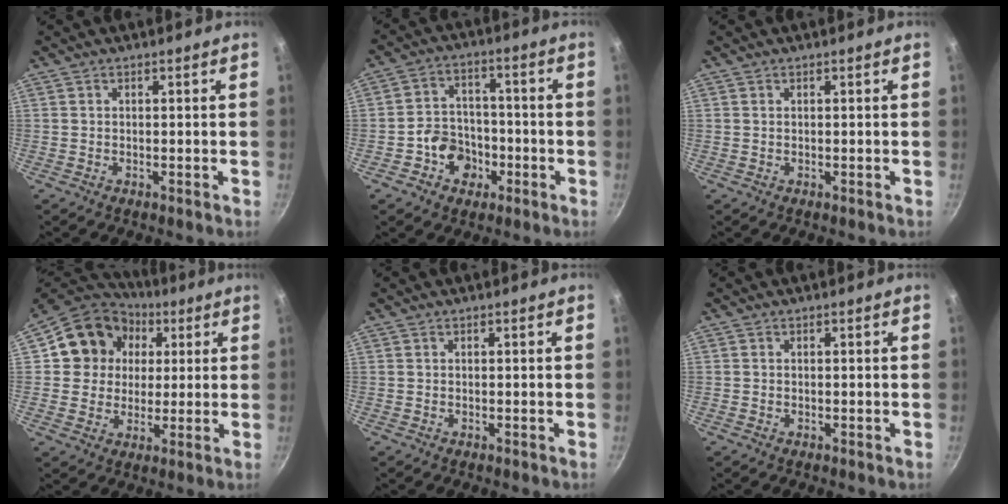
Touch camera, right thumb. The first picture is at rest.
{"total": 8.5, "force": [-3.3, 7.0, 3.5], "torque": [-0.024, 0.035, -0.059]}
{"total": 0.0}
{"total": 14.3, "force": [3.7, 12.7, 5.4], "torque": [-0.067, 0.017, 0.054]}
{"total": 0.0}
{"total": 0.0}